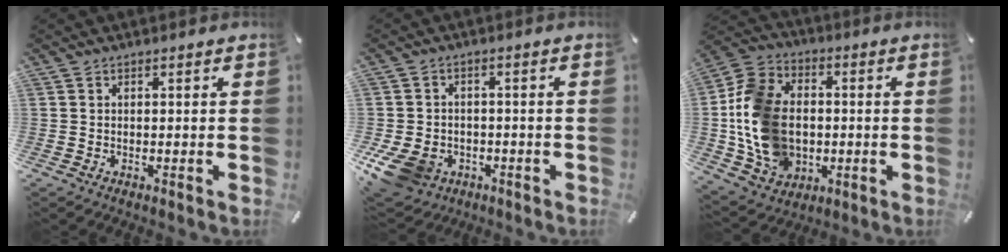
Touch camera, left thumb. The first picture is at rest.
{"total": 9.3, "force": [-4.2, 7.1, 4.2], "torque": [-0.107, 0.026, -0.075]}
{"total": 16.3, "force": [-1.4, 13.2, 9.5], "torque": [-0.221, 0.022, -0.022]}